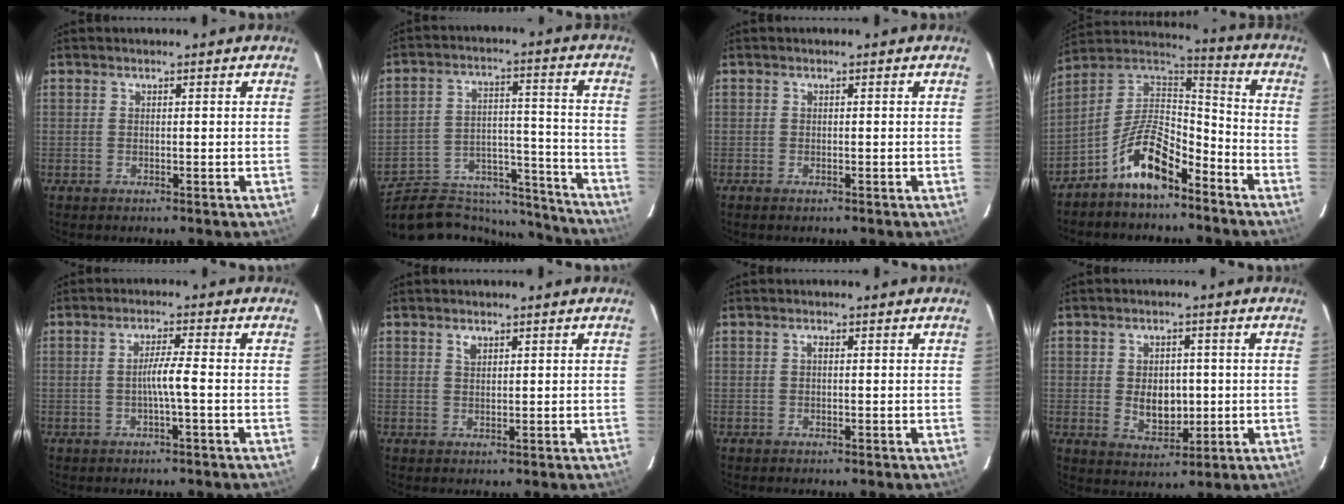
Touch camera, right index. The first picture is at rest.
{"total": 21.5, "force": [-19.6, 7.0, 5.4], "torque": [-0.095, 0.041, -0.271]}
{"total": 0.6, "force": [-0.5, 0.3, 0.3], "torque": [-0.007, -0.002, -0.010]}
{"total": 12.9, "force": [-7.8, 5.3, 8.7], "torque": [-0.176, 0.025, -0.144]}
{"total": 3.5, "force": [-1.0, -0.6, 3.3], "torque": [-0.063, 0.001, -0.018]}
{"total": 1.4, "force": [0.9, 0.9, 0.7], "torque": [-0.012, 0.004, 0.016]}
{"total": 0.6, "force": [0.0, 0.4, 0.5], "torque": [-0.009, 0.005, -0.001]}
{"total": 6.9, "force": [-0.3, 4.9, 4.9], "torque": [-0.087, -0.003, 0.007]}